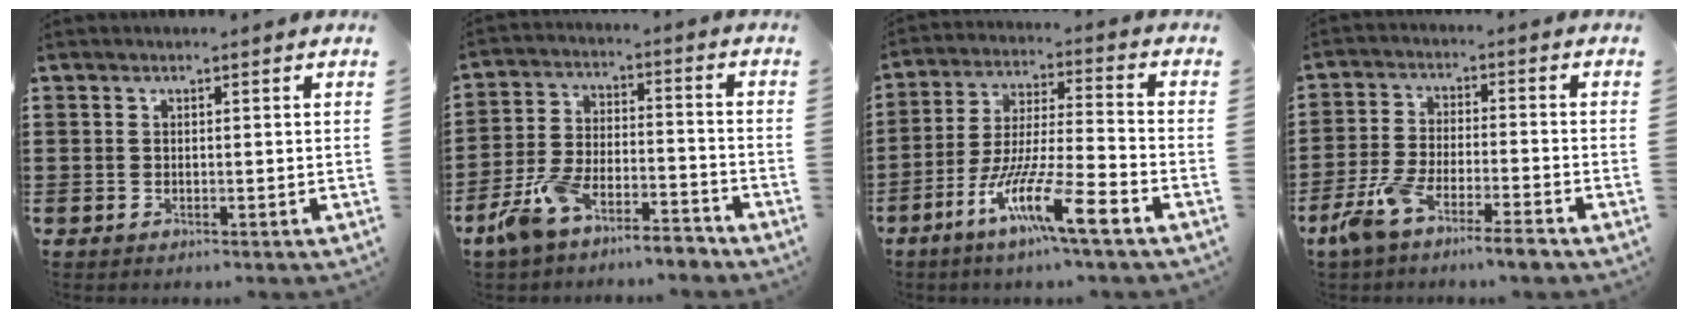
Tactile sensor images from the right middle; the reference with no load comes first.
{"total": 8.1, "force": [-7.0, 1.8, 3.7], "torque": [-0.082, 0.012, -0.138]}
{"total": 12.3, "force": [-7.5, 1.1, 9.7], "torque": [-0.192, -0.003, -0.146]}
{"total": 7.1, "force": [-5.7, 0.5, 4.3], "torque": [-0.101, -0.010, -0.110]}